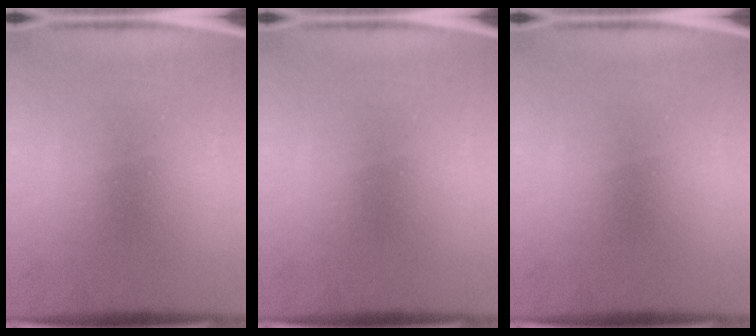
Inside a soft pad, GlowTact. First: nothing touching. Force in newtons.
{"total": 0.0}
{"total": 0.0}